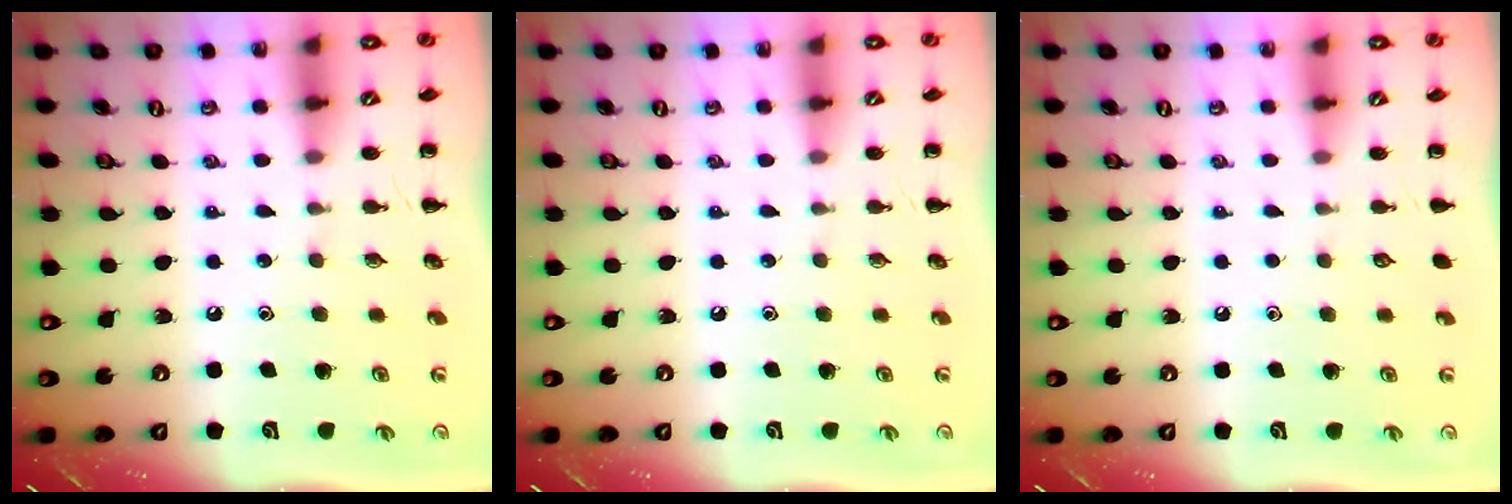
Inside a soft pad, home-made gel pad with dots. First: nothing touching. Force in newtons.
{"total": 0.0}
{"total": 0.0}